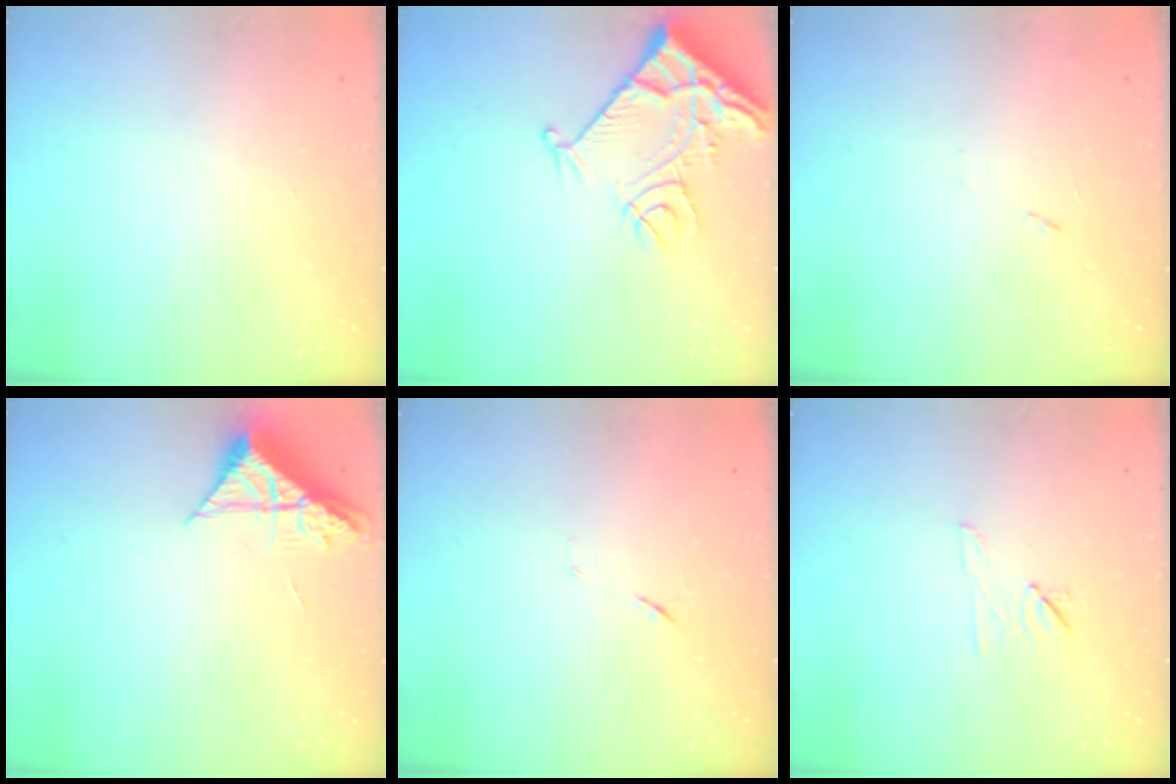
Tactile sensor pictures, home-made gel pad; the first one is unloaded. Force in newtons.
{"total": 12.6, "press": 12.5, "slide": 1.5}
{"total": 5.3, "press": 5.3, "slide": 0.5}
{"total": 8.4, "press": 8.4, "slide": 0.8}
{"total": 6.7, "press": 6.6, "slide": 0.6}
{"total": 6.7, "press": 6.6, "slide": 1.1}